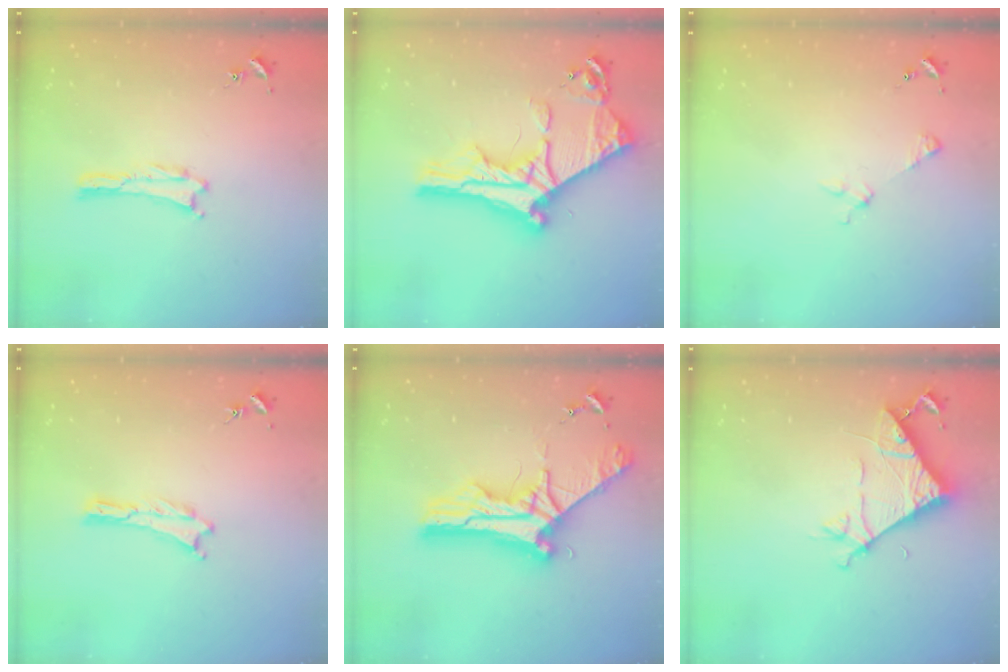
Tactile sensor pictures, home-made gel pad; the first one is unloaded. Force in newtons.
{"total": 11.5, "press": 11.5, "slide": 1.2}
{"total": 2.9, "press": 2.9, "slide": 0.3}
{"total": 0.0}
{"total": 10.7, "press": 10.7, "slide": 0.9}
{"total": 7.3, "press": 7.3, "slide": 0.6}